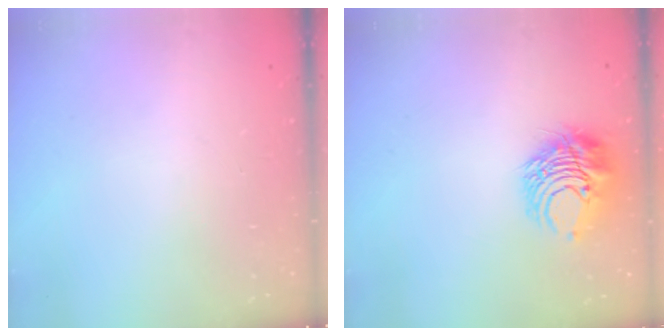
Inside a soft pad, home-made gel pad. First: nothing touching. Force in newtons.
{"total": 10.1, "press": 10.1, "slide": 0.8}